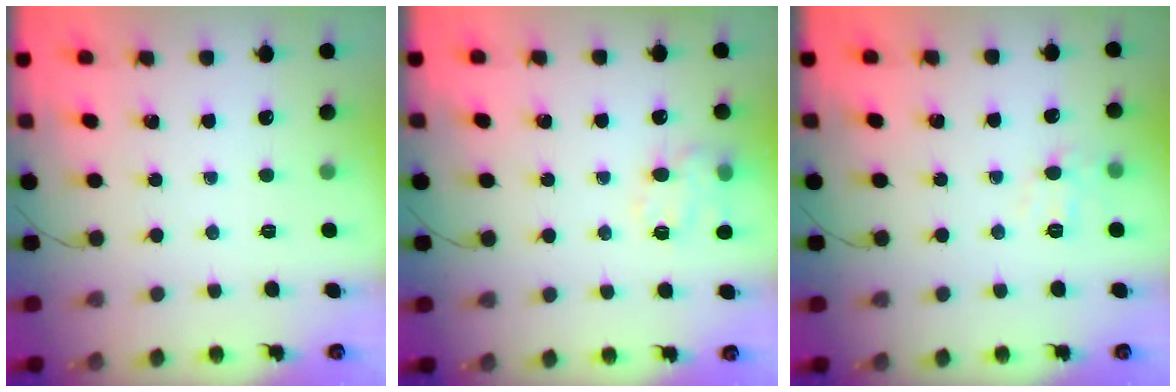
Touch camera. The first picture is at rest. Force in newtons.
{"total": 11.6, "press": 11.5, "slide": 1.7}
{"total": 7.2, "press": 7.0, "slide": 1.6}